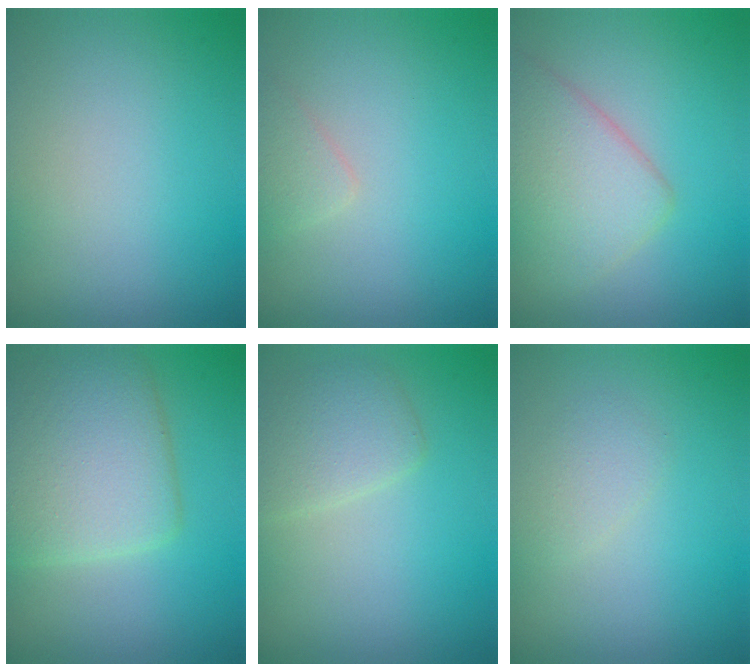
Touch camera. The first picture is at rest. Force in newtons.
{"total": 1.2, "press": 1.2, "slide": 0.1}
{"total": 4.8, "press": 4.8, "slide": 0.2}
{"total": 6.3, "press": 6.3, "slide": 0.2}
{"total": 2.6, "press": 2.6, "slide": 0.3}
{"total": 1.1, "press": 1.1, "slide": 0.1}